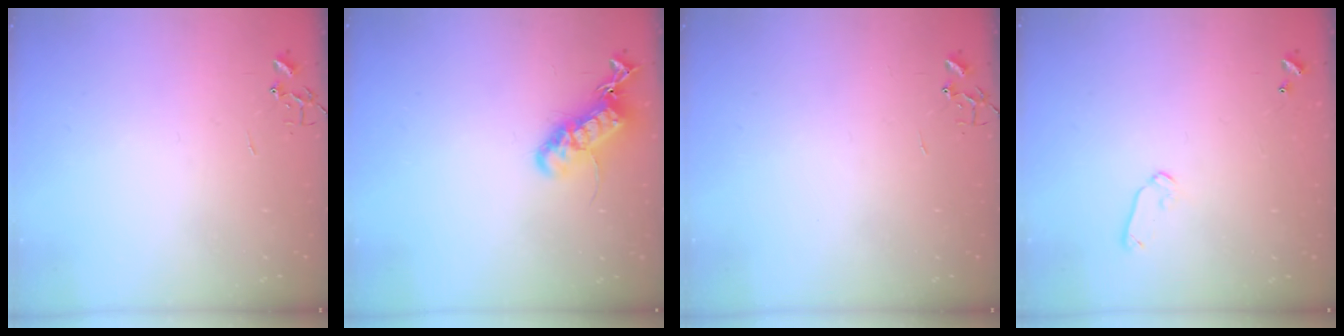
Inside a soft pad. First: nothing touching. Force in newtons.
{"total": 16.7, "press": 16.6, "slide": 1.2}
{"total": 0.0}
{"total": 6.8, "press": 6.7, "slide": 1.0}